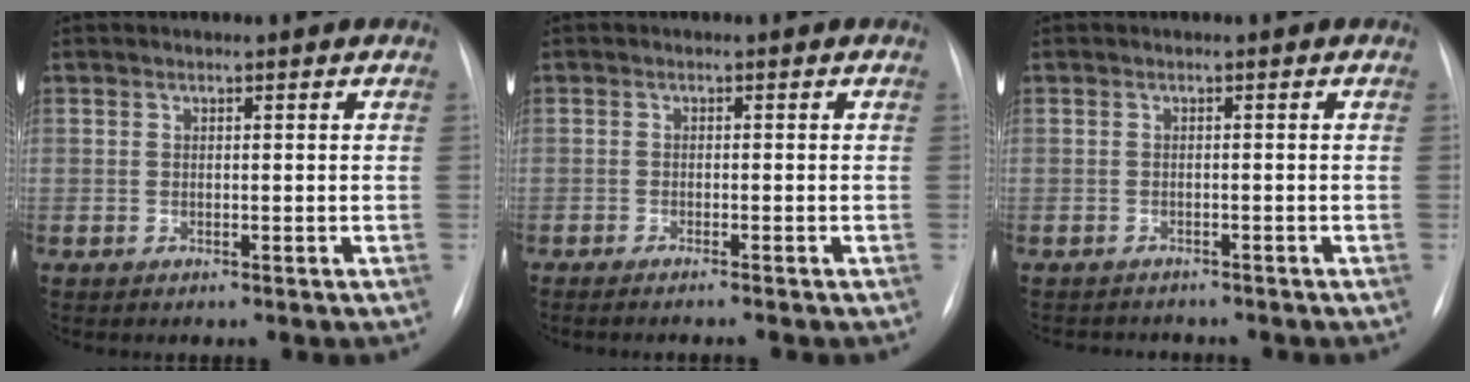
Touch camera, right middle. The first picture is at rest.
{"total": 3.1, "force": [-2.6, -0.3, 1.7], "torque": [-0.018, 0.001, -0.033]}
{"total": 3.8, "force": [-3.6, 1.0, 0.5], "torque": [-0.003, -0.005, -0.049]}